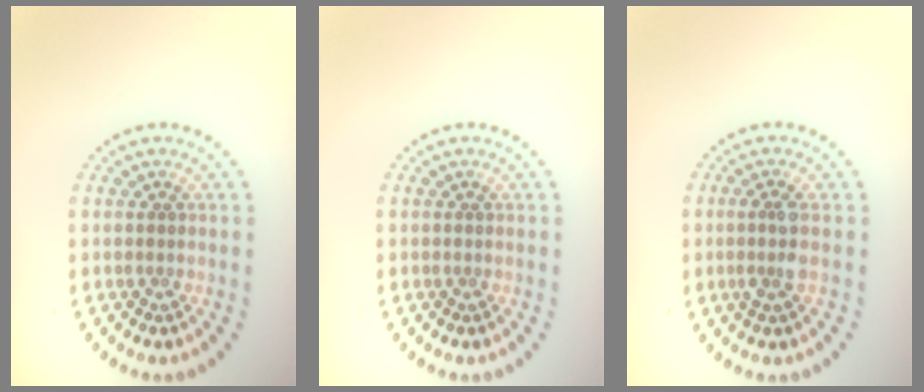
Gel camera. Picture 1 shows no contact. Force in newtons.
{"total": 0.0}
{"total": 1.8, "press": 1.5, "slide": 1.0}